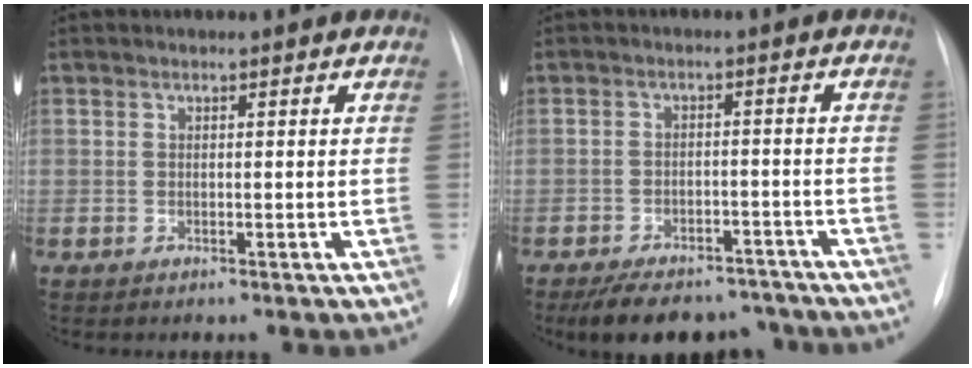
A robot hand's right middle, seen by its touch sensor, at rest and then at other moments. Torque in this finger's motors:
{"motor_torque": [0.70, -0.71, 0.07, 0.02]}